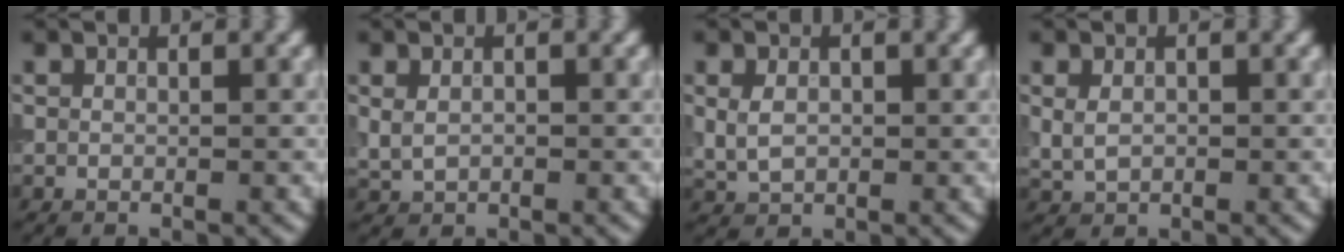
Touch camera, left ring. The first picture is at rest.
{"total": 1.5, "force": [0.0, 1.1, 1.0], "torque": [-0.022, -0.001, 0.003]}
{"total": 2.2, "force": [0.3, 1.6, 1.5], "torque": [-0.035, -0.001, 0.009]}
{"total": 1.8, "force": [0.1, 1.3, 1.2], "torque": [-0.027, -0.001, 0.006]}